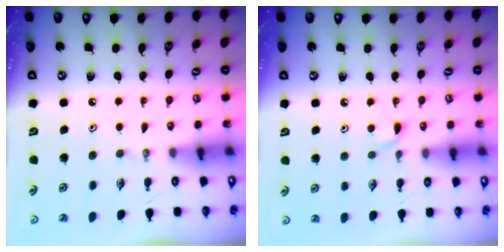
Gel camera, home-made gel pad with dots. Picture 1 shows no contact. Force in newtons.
{"total": 4.3, "press": 4.3, "slide": 0.6}